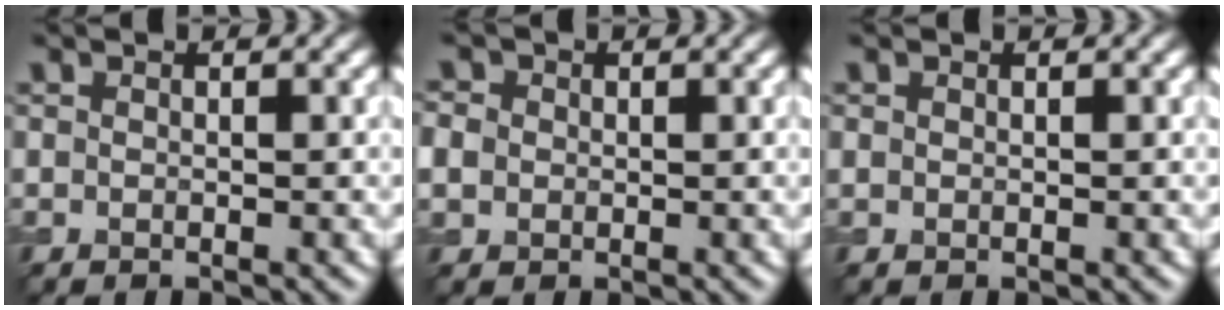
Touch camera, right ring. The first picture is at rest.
{"total": 2.4, "force": [0.3, 2.2, 1.0], "torque": [-0.025, 0.011, 0.001]}
{"total": 0.0}